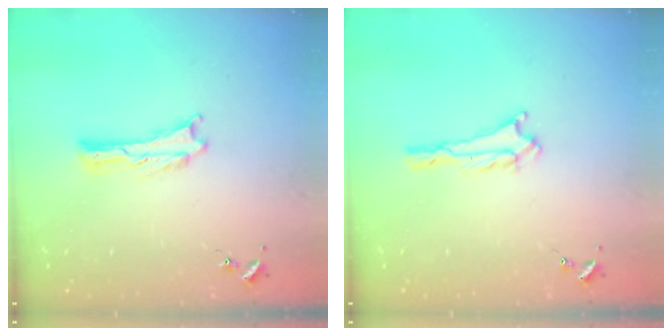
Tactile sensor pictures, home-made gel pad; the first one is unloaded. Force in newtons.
{"total": 1.0, "press": 1.0, "slide": 0.1}